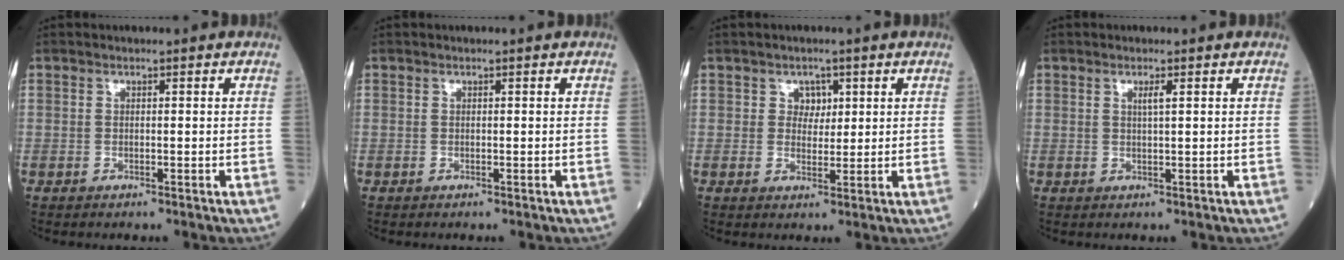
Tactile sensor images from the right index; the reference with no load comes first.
{"total": 0.0}
{"total": 2.6, "force": [1.1, 2.1, 1.1], "torque": [-0.009, 0.001, 0.014]}
{"total": 1.3, "force": [0.6, -0.1, 1.2], "torque": [-0.024, -0.002, 0.010]}